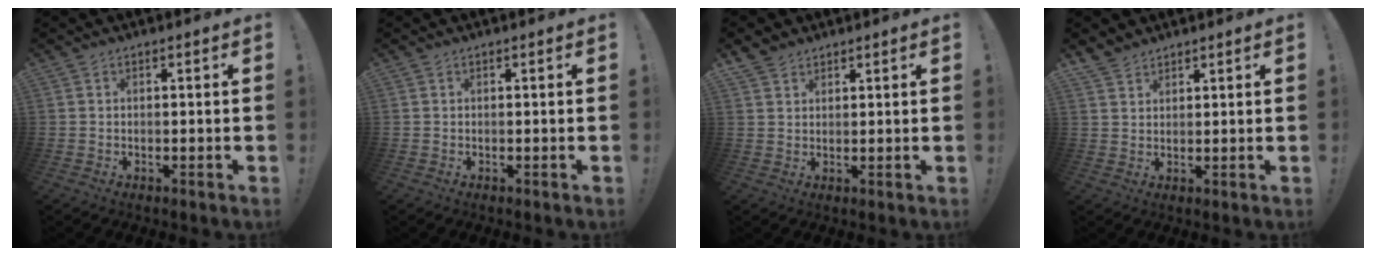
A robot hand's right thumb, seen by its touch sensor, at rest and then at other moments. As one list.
[{"total": 0.0}, {"total": 3.5, "force": [2.9, 1.8, 0.8], "torque": [-0.006, -0.019, 0.054]}, {"total": 3.9, "force": [3.5, 1.6, 0.6], "torque": [-0.004, -0.027, 0.066]}]